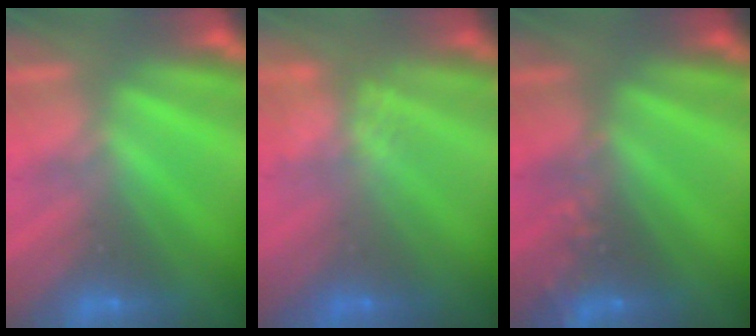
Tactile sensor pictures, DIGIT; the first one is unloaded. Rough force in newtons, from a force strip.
{"total": 3.8}
{"total": 2.4}